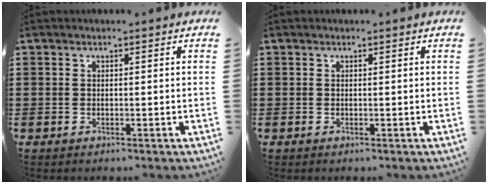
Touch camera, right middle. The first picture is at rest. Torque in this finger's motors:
{"motor_torque": [0.00, -0.05, 0.00, 0.00]}